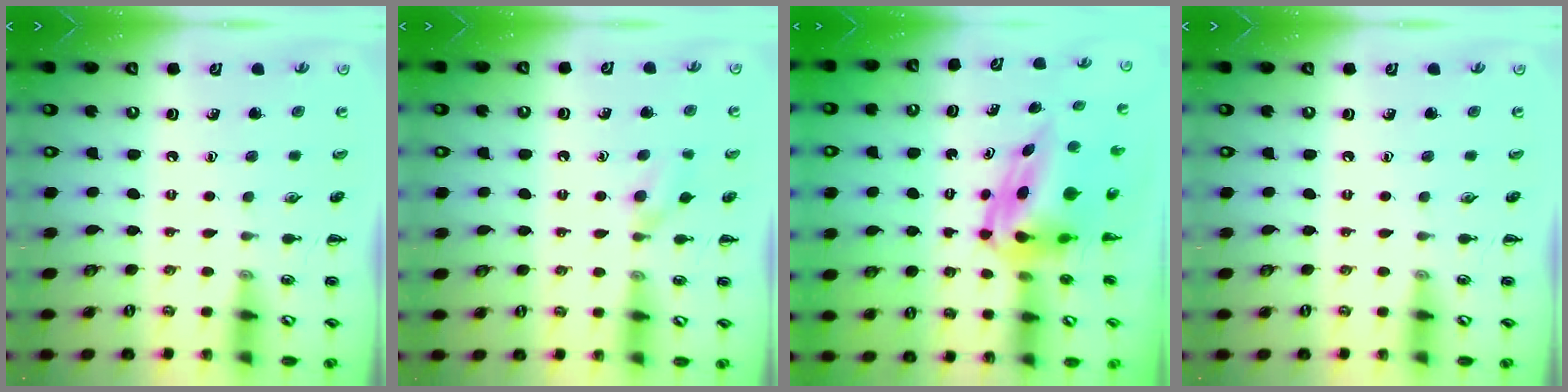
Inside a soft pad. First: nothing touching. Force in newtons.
{"total": 4.0, "press": 3.7, "slide": 1.4}
{"total": 7.2, "press": 7.0, "slide": 1.9}
{"total": 0.0}